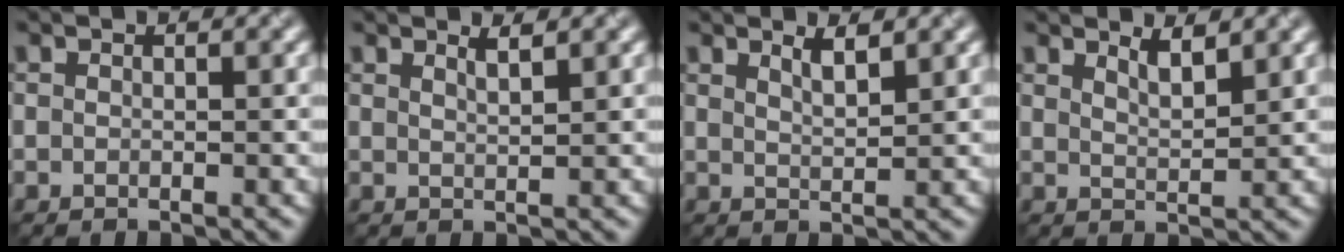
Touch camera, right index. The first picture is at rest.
{"total": 0.8, "force": [0.8, 0.0, 0.2], "torque": [-0.002, 0.008, 0.016]}
{"total": 1.1, "force": [0.9, 0.1, 0.6], "torque": [-0.010, 0.004, 0.023]}
{"total": 1.4, "force": [1.3, 0.0, 0.5], "torque": [-0.009, 0.003, 0.031]}